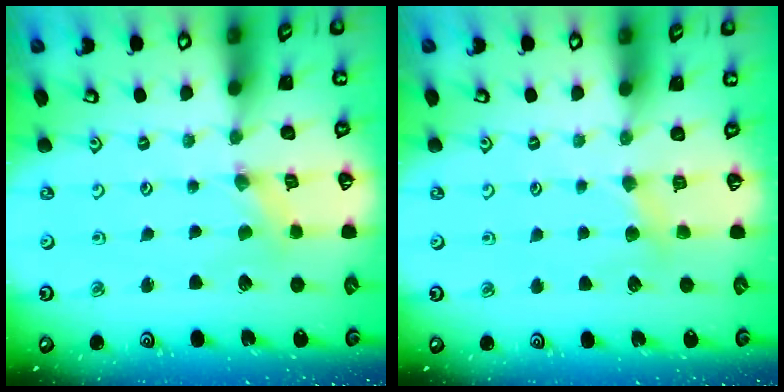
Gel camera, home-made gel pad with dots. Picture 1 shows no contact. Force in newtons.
{"total": 4.2, "press": 4.2, "slide": 0.6}